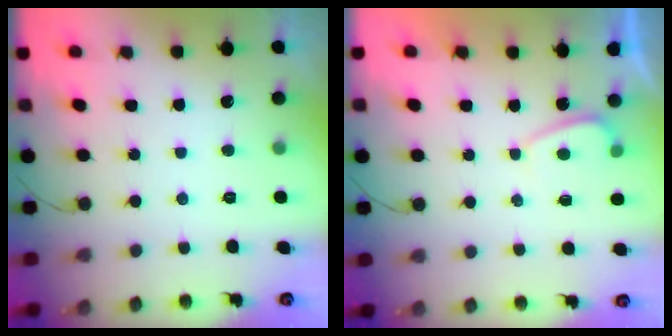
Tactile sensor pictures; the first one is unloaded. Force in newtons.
{"total": 1.1, "press": 1.0, "slide": 0.5}